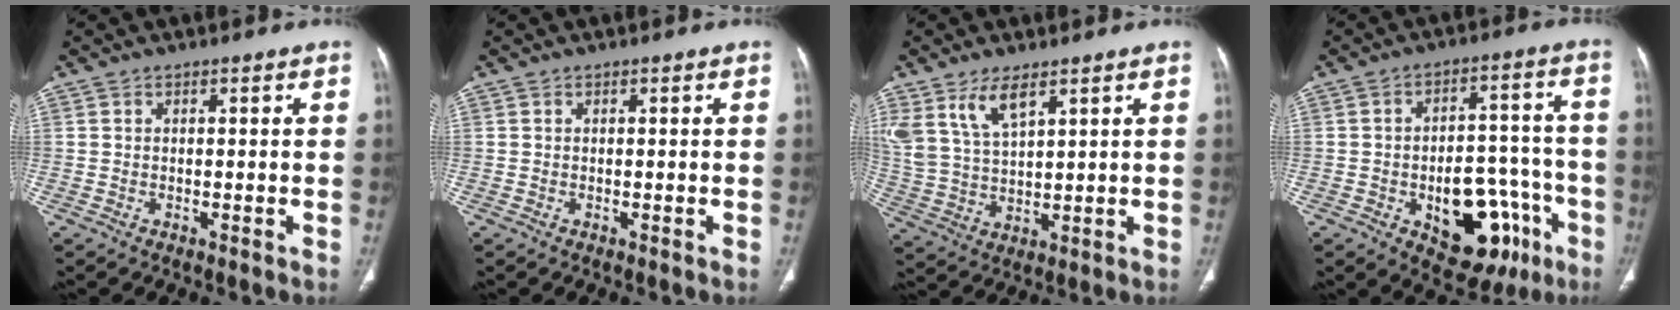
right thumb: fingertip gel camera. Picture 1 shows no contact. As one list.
[{"total": 0.0}, {"total": 8.8, "force": [5.4, 3.6, 6.0], "torque": [-0.120, -0.019, 0.120]}, {"total": 17.3, "force": [-7.0, 9.9, 12.4], "torque": [-0.126, 0.048, -0.081]}]